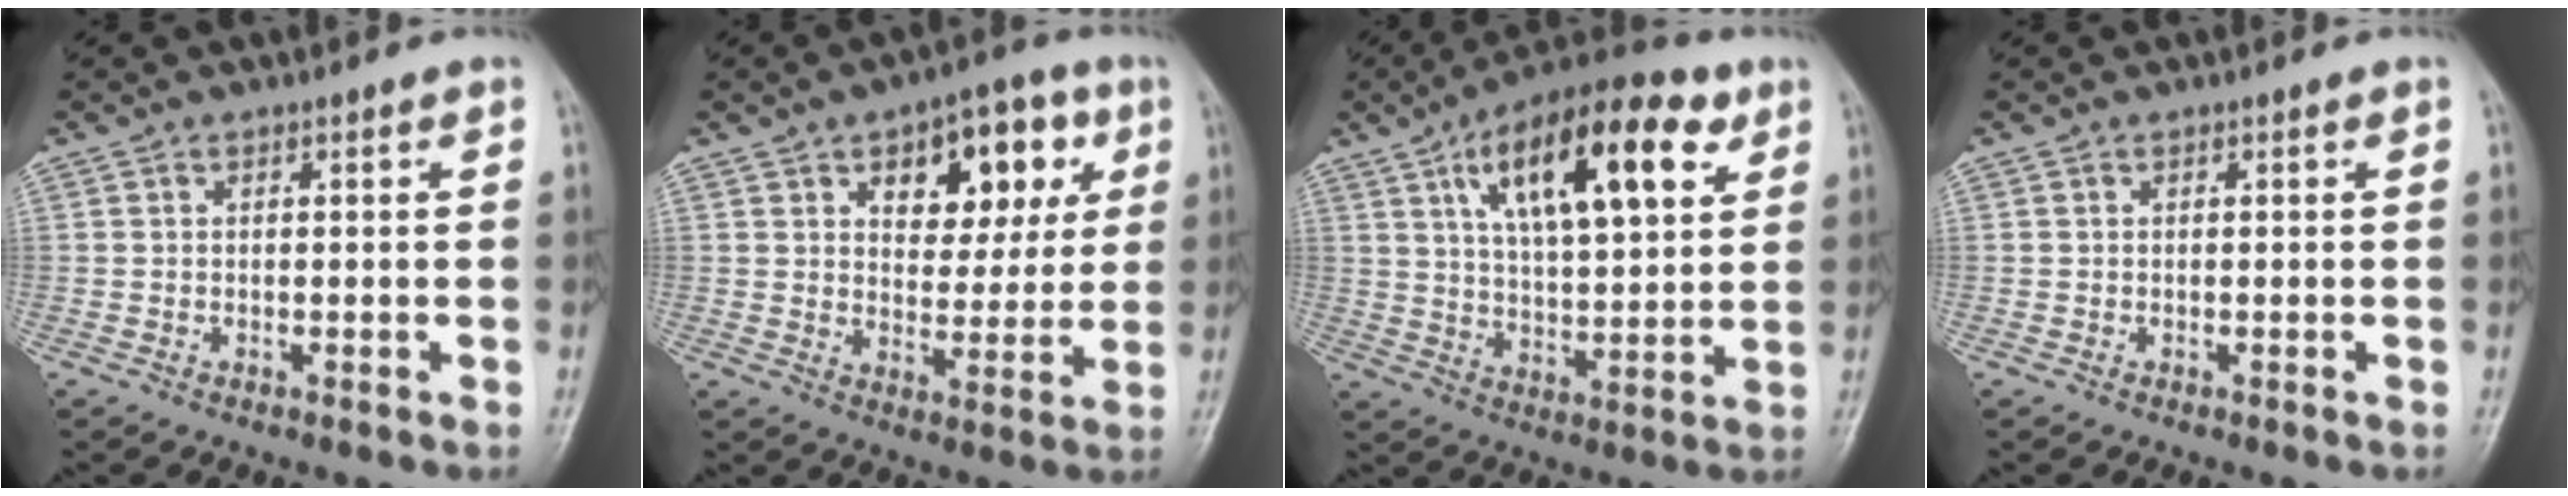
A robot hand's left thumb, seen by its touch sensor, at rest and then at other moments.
{"total": 13.9, "force": [5.6, 8.0, 9.9], "torque": [-0.086, -0.008, 0.081]}
{"total": 20.7, "force": [8.8, 8.4, 16.8], "torque": [-0.238, -0.014, 0.141]}
{"total": 0.0}